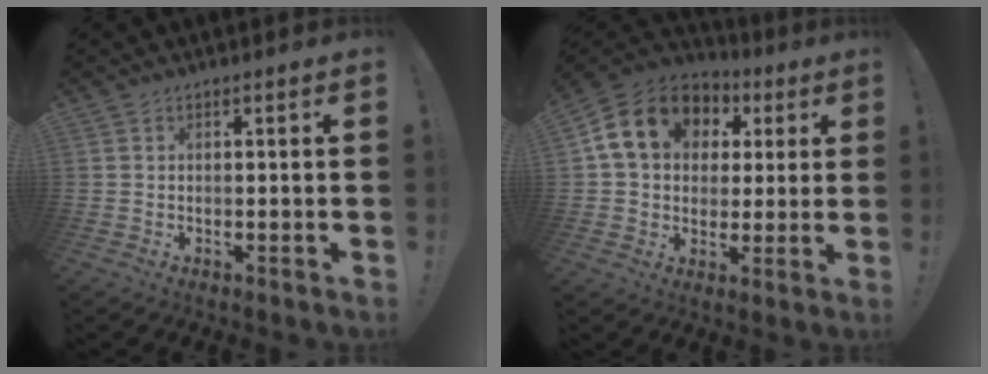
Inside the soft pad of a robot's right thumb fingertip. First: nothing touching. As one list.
[{"total": 17.1, "force": [6.0, 13.2, 9.1], "torque": [-0.139, -0.009, 0.123]}]